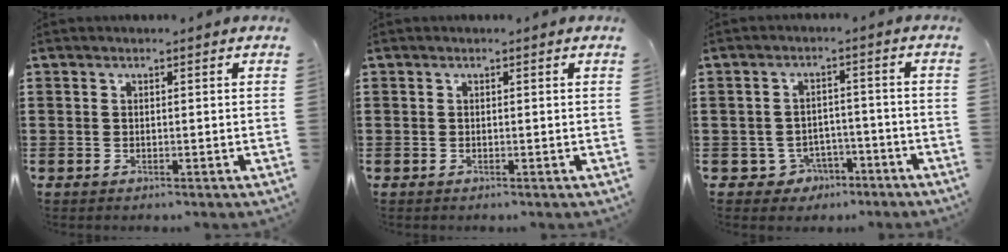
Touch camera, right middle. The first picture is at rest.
{"total": 0.0}
{"total": 3.5, "force": [-2.7, 2.1, 0.7], "torque": [-0.021, 0.007, -0.058]}